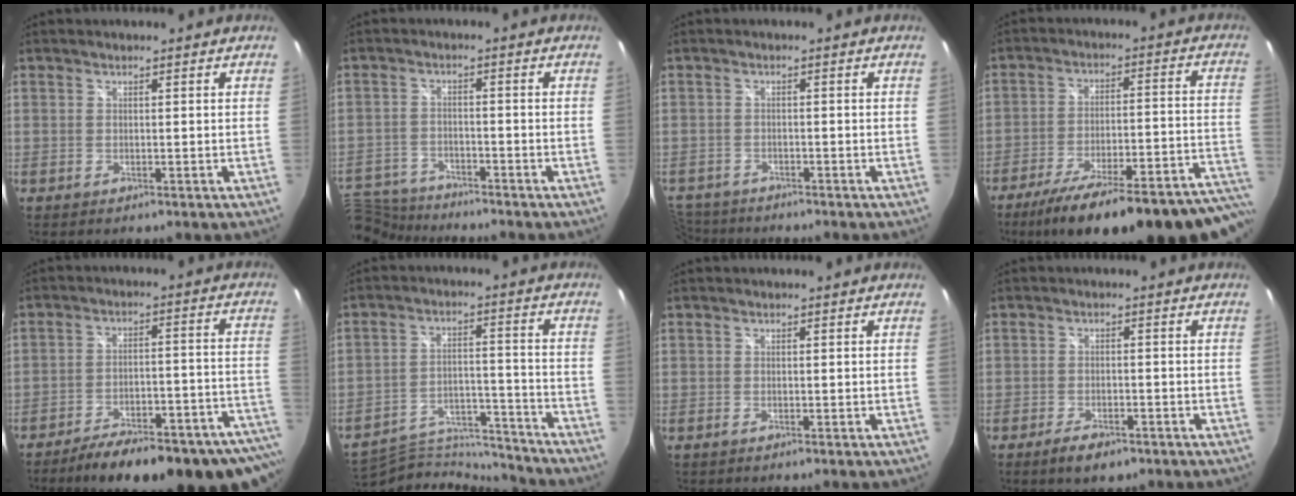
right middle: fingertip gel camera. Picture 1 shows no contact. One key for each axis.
{"total": 12.2, "fx": -10.9, "fy": 4.1, "fz": 3.8, "tx": -0.116, "ty": -0.009, "tz": -0.195}
{"total": 6.5, "fx": -5.6, "fy": 3.1, "fz": 1.2, "tx": -0.056, "ty": -0.004, "tz": -0.106}
{"total": 31.4, "fx": -26.3, "fy": 4.2, "fz": 16.6, "tx": -0.210, "ty": -0.048, "tz": -0.363}
{"total": 26.0, "fx": -21.9, "fy": 6.1, "fz": 12.7, "tx": -0.170, "ty": -0.016, "tz": -0.278}
{"total": 20.0, "fx": -19.0, "fy": 3.1, "fz": 5.4, "tx": -0.107, "ty": 0.005, "tz": -0.284}
{"total": 0.0}
{"total": 5.0, "fx": -3.4, "fy": 1.9, "fz": 3.1, "tx": -0.070, "ty": -0.008, "tz": -0.055}